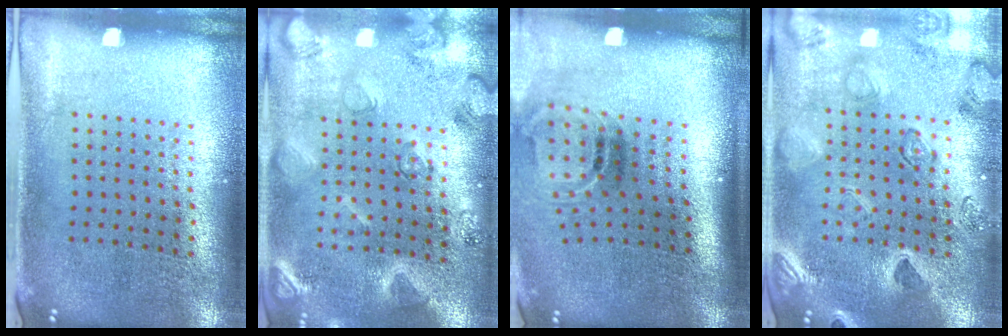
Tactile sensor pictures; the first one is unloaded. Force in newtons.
{"total": 2.3, "press": 2.3, "slide": 0.3}
{"total": 1.9, "press": 1.1, "slide": 1.5}
{"total": 2.5, "press": 2.4, "slide": 0.9}